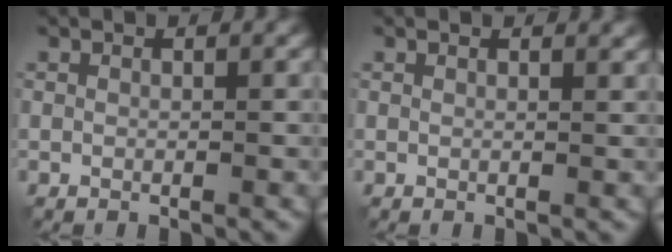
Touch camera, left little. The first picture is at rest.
{"total": 1.3, "force": [1.1, 0.3, 0.5], "torque": [-0.006, 0.001, 0.010]}